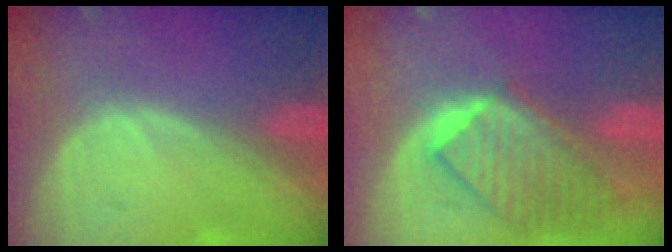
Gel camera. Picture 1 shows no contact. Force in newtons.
{"total": 9.6, "press": 8.4, "slide": 4.6}